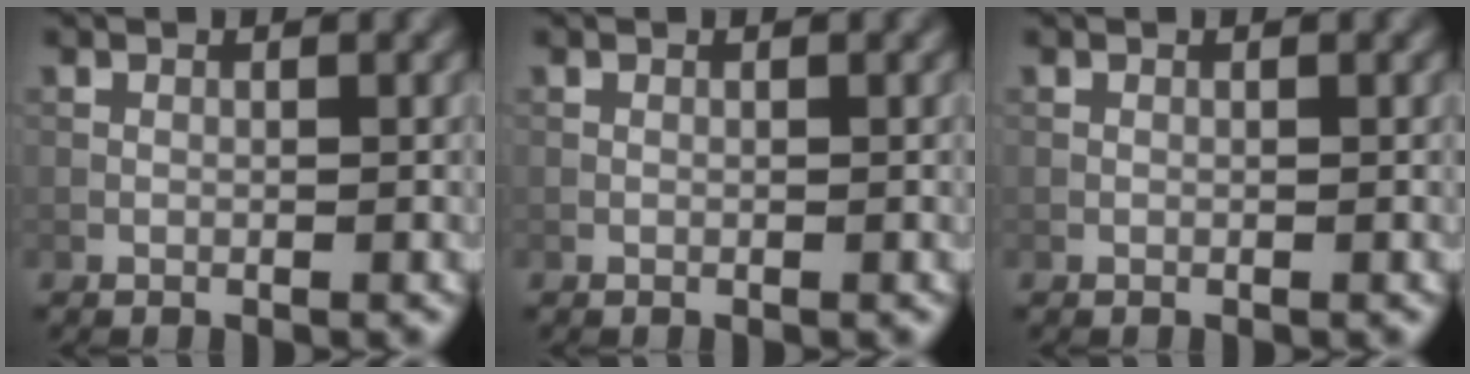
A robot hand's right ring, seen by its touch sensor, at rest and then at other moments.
{"total": 0.0}
{"total": 0.0}